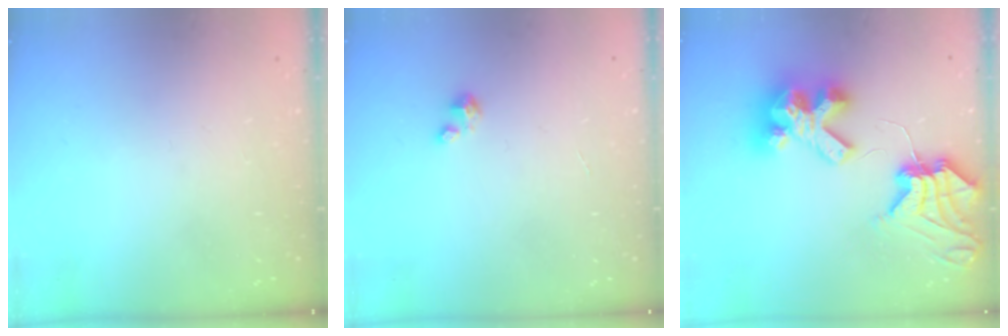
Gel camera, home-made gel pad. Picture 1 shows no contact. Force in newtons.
{"total": 0.6, "press": 0.6, "slide": 0.3}
{"total": 12.0, "press": 11.9, "slide": 1.3}